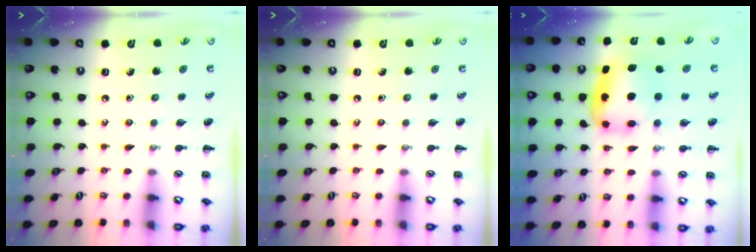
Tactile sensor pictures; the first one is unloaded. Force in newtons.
{"total": 0.0}
{"total": 5.8, "press": 5.7, "slide": 1.4}